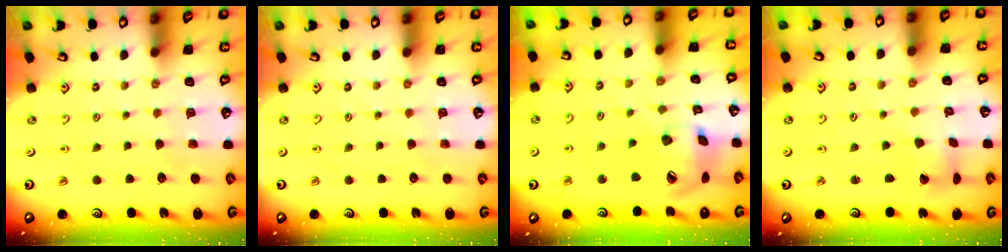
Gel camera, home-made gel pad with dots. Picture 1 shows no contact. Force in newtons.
{"total": 0.0}
{"total": 16.7, "press": 16.5, "slide": 2.5}
{"total": 2.4, "press": 2.4, "slide": 0.4}